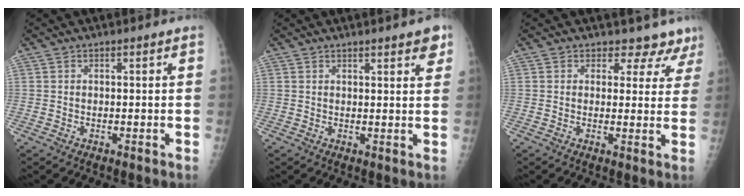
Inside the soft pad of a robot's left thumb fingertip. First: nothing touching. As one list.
[{"total": 4.6, "force": [3.0, 1.0, 3.3], "torque": [-0.030, -0.011, 0.034]}, {"total": 6.5, "force": [5.4, 3.5, 0.2], "torque": [0.039, -0.028, 0.044]}]